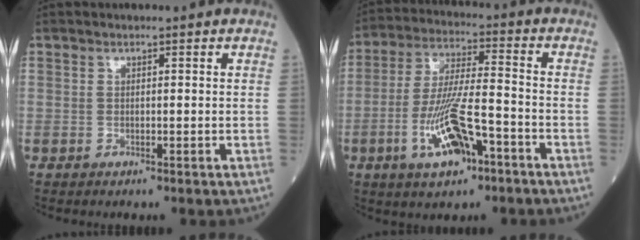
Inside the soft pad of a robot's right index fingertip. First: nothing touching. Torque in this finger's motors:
{"motor_torque": [1.12, -0.99, 0.29, 0.21]}